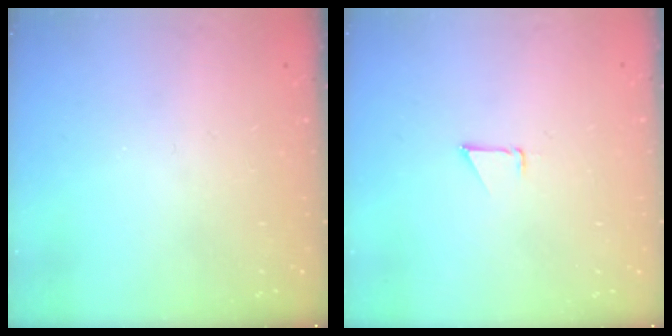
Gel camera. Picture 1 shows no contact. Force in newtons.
{"total": 0.9, "press": 0.9, "slide": 0.1}